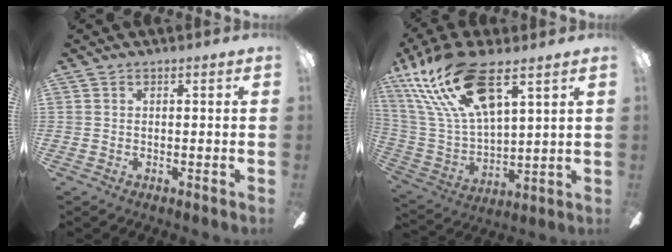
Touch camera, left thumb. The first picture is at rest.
{"total": 21.4, "force": [12.7, 8.1, 15.2], "torque": [-0.313, -0.053, 0.220]}